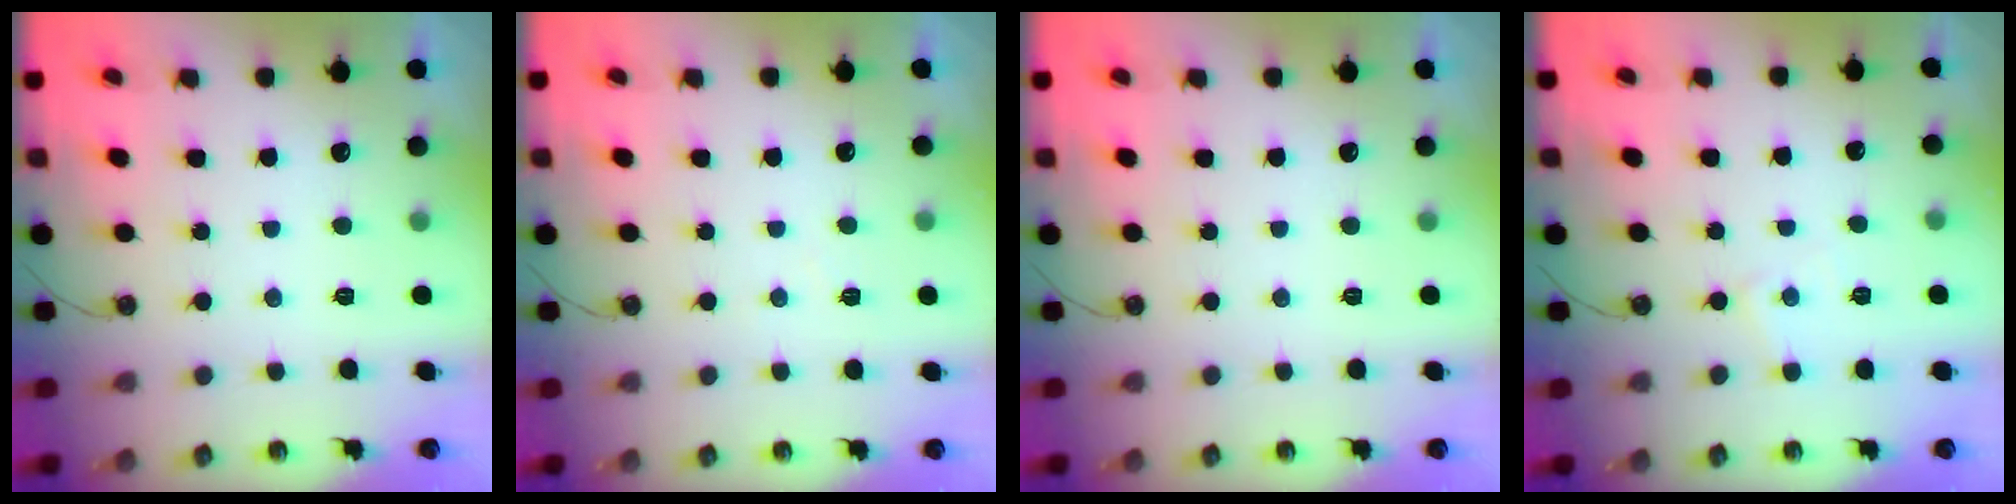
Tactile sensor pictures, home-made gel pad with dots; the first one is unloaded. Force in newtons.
{"total": 4.3, "press": 4.2, "slide": 0.6}
{"total": 0.0}
{"total": 3.6, "press": 3.6, "slide": 0.5}